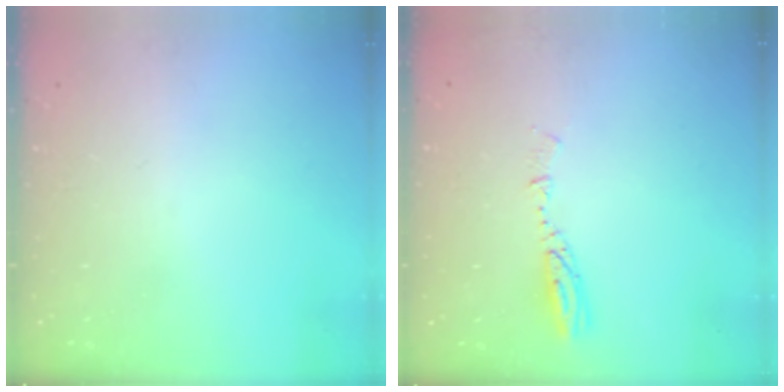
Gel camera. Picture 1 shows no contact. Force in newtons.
{"total": 4.4, "press": 4.4, "slide": 0.4}